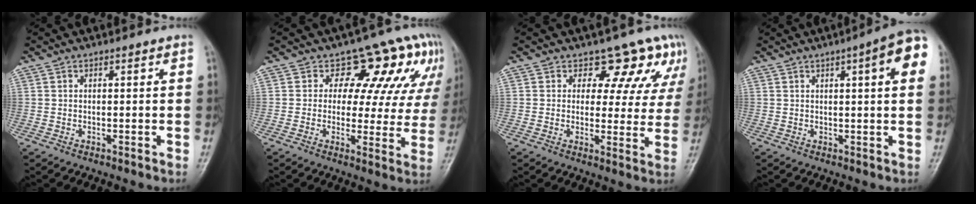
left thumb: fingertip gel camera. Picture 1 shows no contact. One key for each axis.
{"total": 11.6, "fx": 5.7, "fy": 7.5, "fz": 6.7, "tx": -0.027, "ty": -0.016, "tz": 0.055}
{"total": 9.7, "fx": 6.8, "fy": 5.9, "fz": 3.5, "tx": 0.009, "ty": -0.032, "tz": 0.064}
{"total": 9.1, "fx": 3.3, "fy": 1.7, "fz": 8.3, "tx": -0.097, "ty": 0.008, "tz": 0.034}